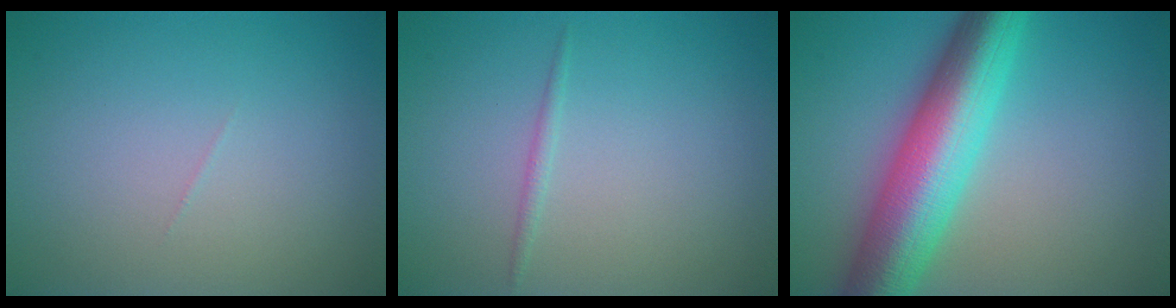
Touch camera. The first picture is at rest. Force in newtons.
{"total": 0.7, "press": 0.7, "slide": 0.0}
{"total": 10.3, "press": 10.3, "slide": 0.2}